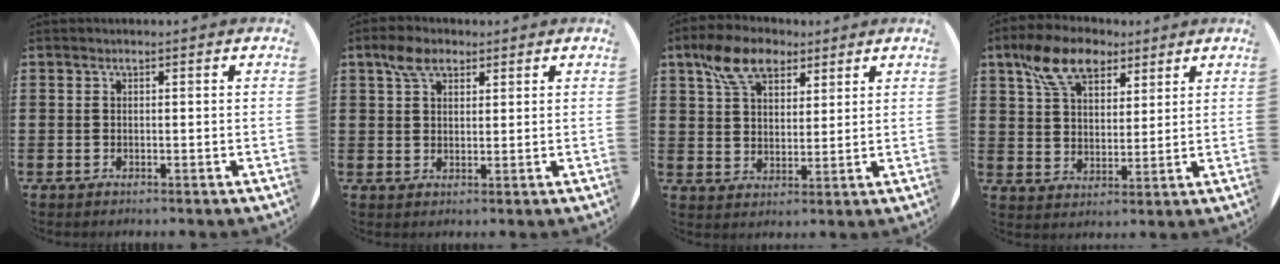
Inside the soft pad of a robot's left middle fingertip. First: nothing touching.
{"total": 4.2, "force": [2.9, 2.3, 2.1], "torque": [-0.040, 0.006, 0.051]}
{"total": 8.0, "force": [5.4, 4.5, 3.8], "torque": [-0.079, -0.002, 0.099]}
{"total": 9.2, "force": [6.4, 5.0, 4.4], "torque": [-0.094, -0.004, 0.117]}